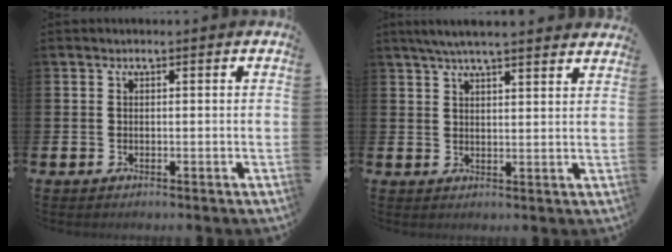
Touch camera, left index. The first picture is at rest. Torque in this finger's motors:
{"motor_torque": [1.06, -1.07, 0.55, 0.19]}